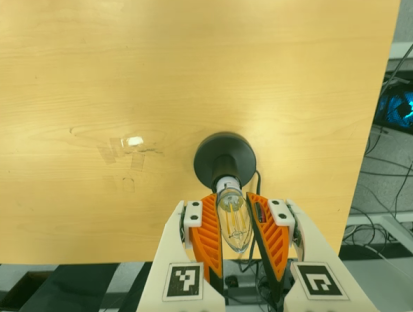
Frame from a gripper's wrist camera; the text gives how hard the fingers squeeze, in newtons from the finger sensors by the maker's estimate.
{"total": 12.4, "left": 12.0, "right": 12.9}